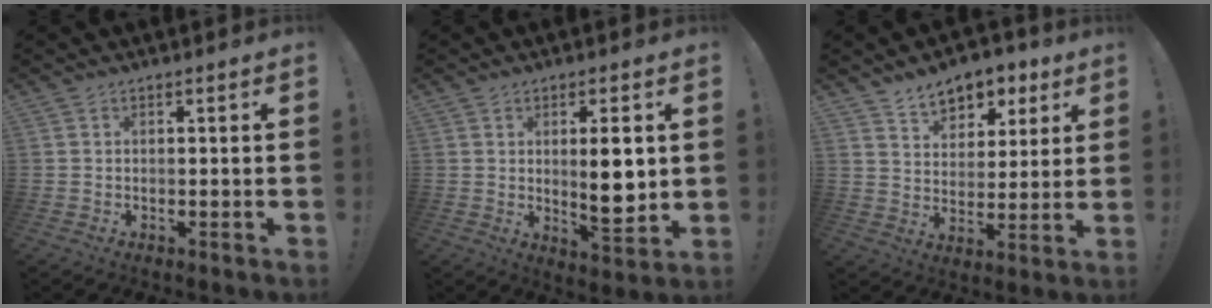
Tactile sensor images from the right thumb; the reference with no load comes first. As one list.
[{"total": 9.5, "force": [1.5, 2.6, 9.0], "torque": [-0.126, -0.016, 0.019]}, {"total": 9.4, "force": [6.5, 6.0, 3.2], "torque": [-0.043, -0.044, 0.121]}]